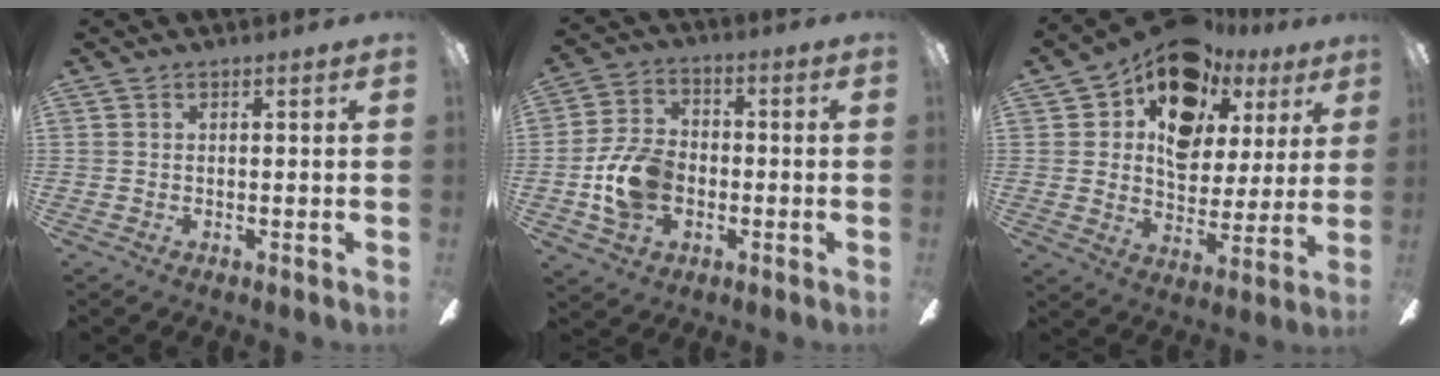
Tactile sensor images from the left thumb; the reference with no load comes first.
{"total": 12.2, "force": [-2.7, 9.0, 7.9], "torque": [-0.169, 0.015, -0.047]}
{"total": 15.4, "force": [10.2, 8.9, 7.3], "torque": [-0.124, -0.060, 0.183]}